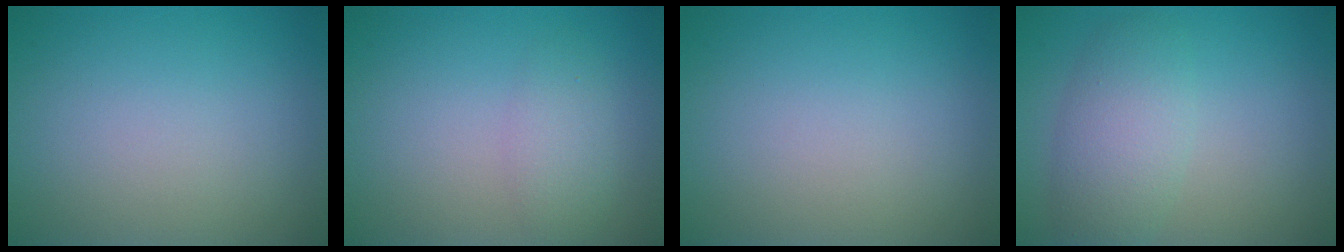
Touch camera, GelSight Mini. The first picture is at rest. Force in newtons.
{"total": 2.2, "press": 2.2, "slide": 0.1}
{"total": 0.0}
{"total": 4.1, "press": 4.1, "slide": 0.2}